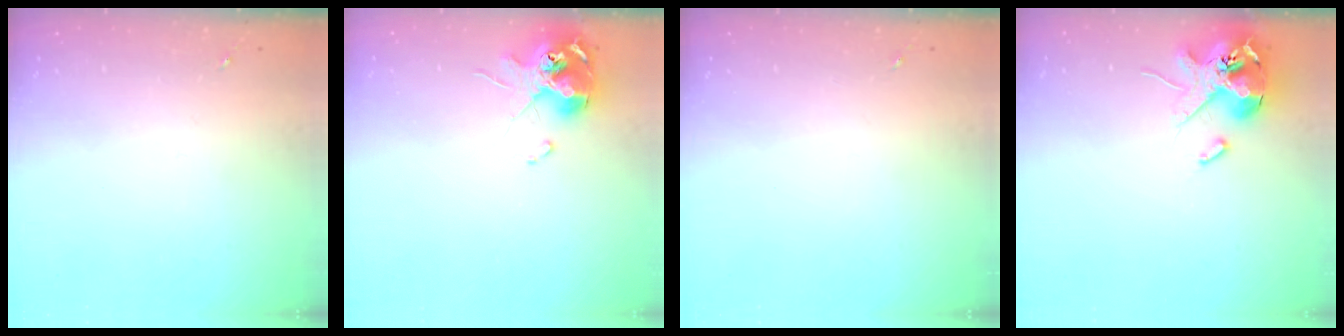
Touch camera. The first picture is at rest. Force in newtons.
{"total": 12.0, "press": 11.8, "slide": 1.6}
{"total": 0.0}
{"total": 14.7, "press": 14.5, "slide": 2.1}